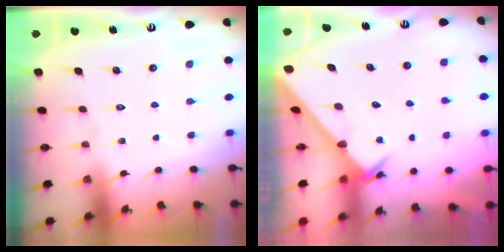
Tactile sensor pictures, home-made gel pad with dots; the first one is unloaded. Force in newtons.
{"total": 2.6, "press": 2.6, "slide": 0.2}